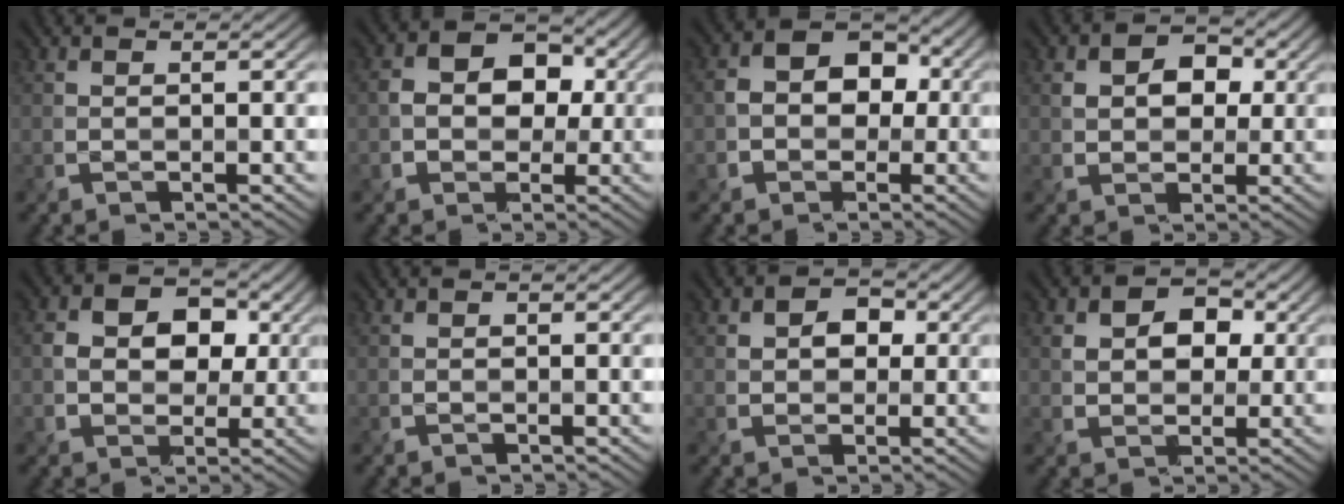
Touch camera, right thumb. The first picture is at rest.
{"total": 7.7, "force": [0.7, 6.2, 4.5], "torque": [-0.070, 0.012, -0.004]}
{"total": 6.9, "force": [0.0, 5.7, 3.9], "torque": [-0.053, 0.012, -0.017]}
{"total": 5.5, "force": [1.5, 4.2, 3.2], "torque": [-0.069, 0.006, 0.016]}
{"total": 7.4, "force": [1.5, 5.7, 4.4], "torque": [-0.083, 0.003, 0.014]}
{"total": 0.6, "force": [0.1, 0.3, 0.5], "torque": [-0.007, -0.001, 0.004]}
{"total": 4.0, "force": [0.9, 3.2, 2.3], "torque": [-0.044, 0.004, 0.007]}
{"total": 6.1, "force": [1.9, 4.6, 3.5], "torque": [-0.076, 0.005, 0.023]}